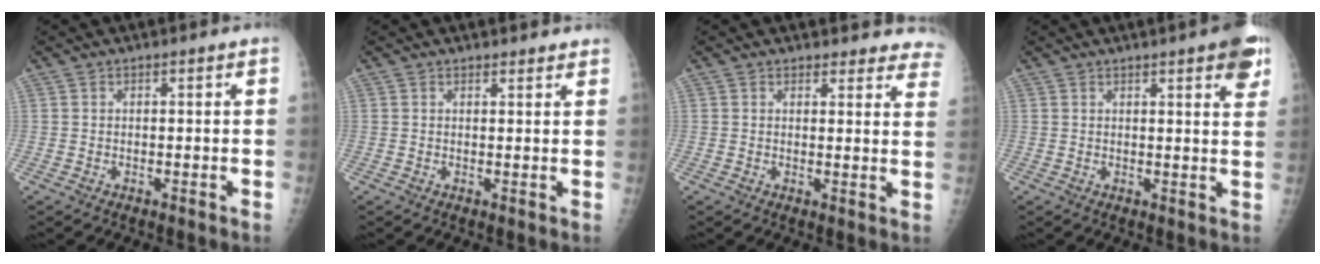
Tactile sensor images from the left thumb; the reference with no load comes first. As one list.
[{"total": 2.1, "force": [1.9, 0.6, 0.3], "torque": [0.004, -0.009, 0.020]}, {"total": 10.6, "force": [9.9, 3.5, 1.0], "torque": [0.048, -0.054, 0.077]}, {"total": 7.0, "force": [3.8, 1.4, 5.7], "torque": [-0.057, -0.011, 0.043]}]